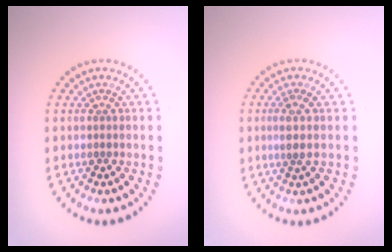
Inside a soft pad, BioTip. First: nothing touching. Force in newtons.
{"total": 1.3, "press": 0.9, "slide": 0.9}